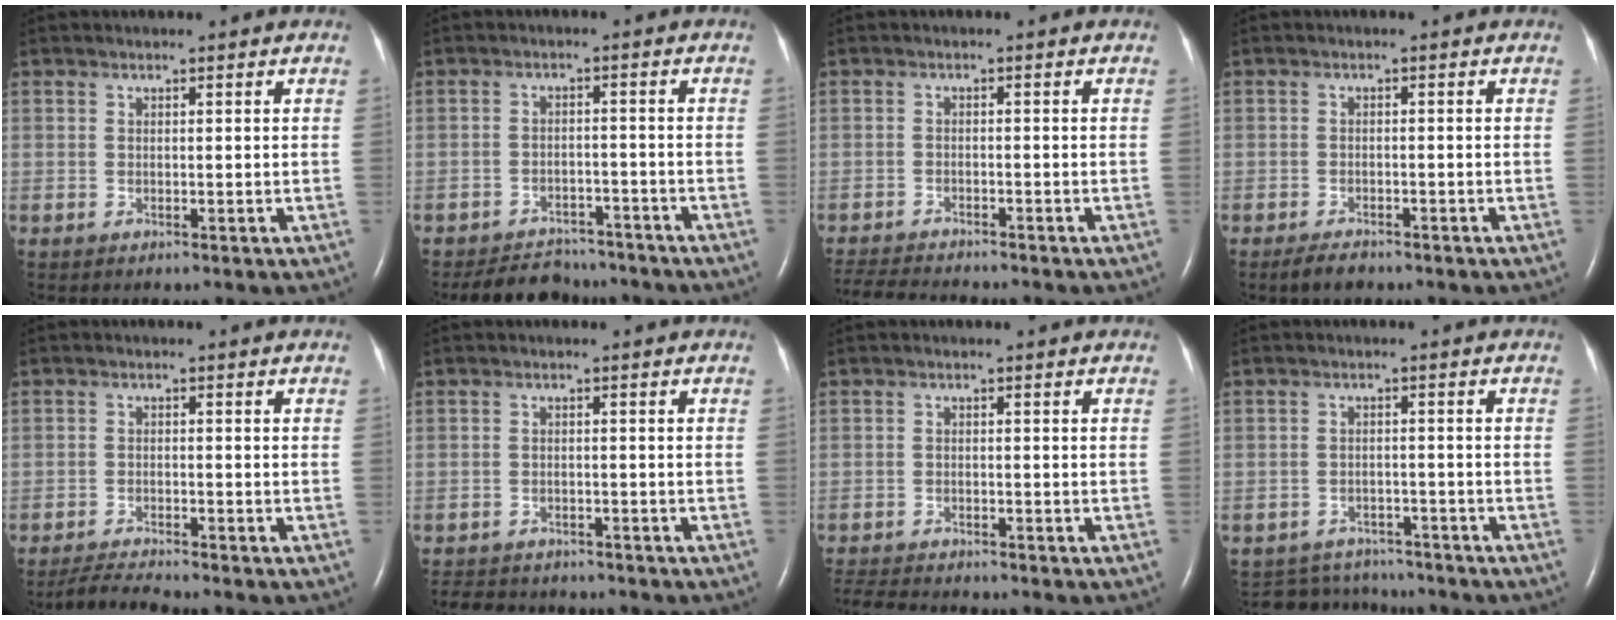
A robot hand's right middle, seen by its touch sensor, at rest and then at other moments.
{"total": 7.2, "force": [-6.5, 2.9, 0.9], "torque": [-0.011, 0.001, -0.089]}
{"total": 6.6, "force": [-6.4, 0.2, 1.9], "torque": [-0.032, -0.017, -0.104]}
{"total": 2.6, "force": [-2.1, 0.9, 1.3], "torque": [-0.032, -0.004, -0.032]}
{"total": 3.5, "force": [-3.3, -0.7, 0.7], "torque": [-0.024, -0.021, -0.062]}
{"total": 8.8, "force": [-7.9, 2.9, 2.5], "torque": [-0.049, -0.004, -0.105]}
{"total": 6.1, "force": [-5.9, 0.5, 1.8], "torque": [-0.032, -0.015, -0.096]}
{"total": 6.6, "force": [-6.2, 2.0, -0.5], "torque": [0.005, 0.013, -0.087]}